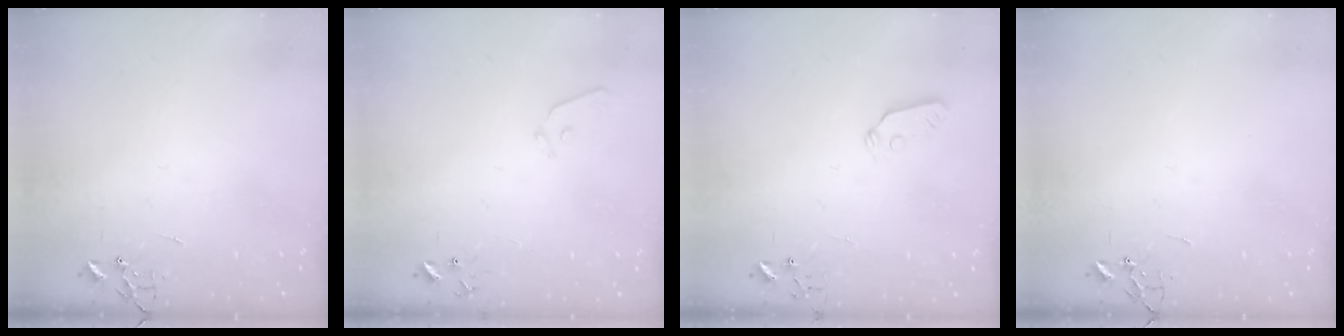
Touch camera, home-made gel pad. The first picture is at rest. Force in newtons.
{"total": 6.6, "press": 6.6, "slide": 0.7}
{"total": 3.8, "press": 3.8, "slide": 0.6}
{"total": 0.0}